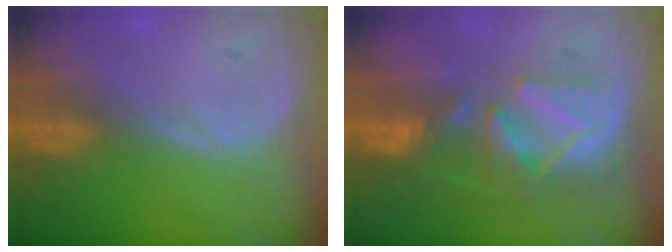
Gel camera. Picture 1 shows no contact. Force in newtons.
{"total": 8.6, "press": 8.3, "slide": 2.0}